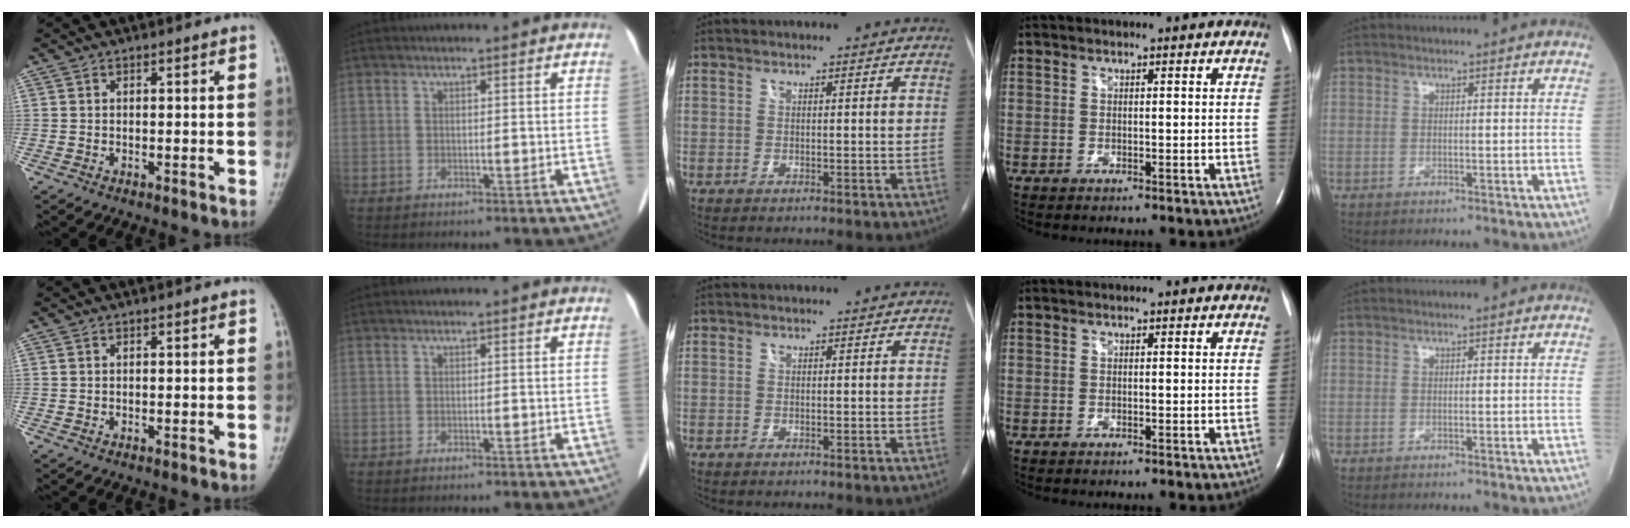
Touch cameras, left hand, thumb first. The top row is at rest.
{}